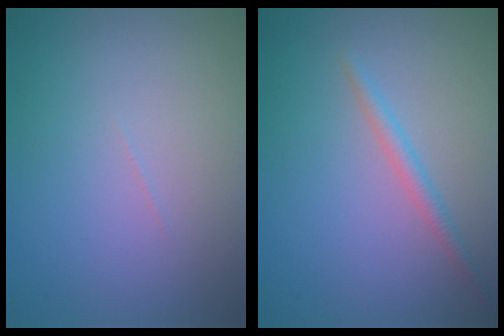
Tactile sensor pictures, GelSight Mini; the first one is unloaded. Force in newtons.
{"total": 1.4, "press": 1.4, "slide": 0.1}